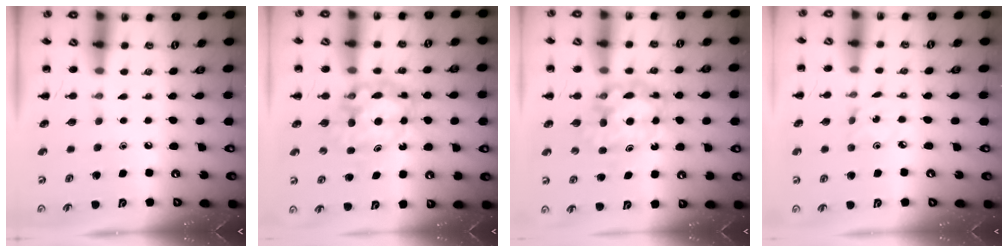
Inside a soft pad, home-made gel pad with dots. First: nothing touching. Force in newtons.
{"total": 7.0, "press": 6.8, "slide": 1.8}
{"total": 8.2, "press": 8.0, "slide": 1.6}
{"total": 1.0, "press": 1.0, "slide": 0.2}